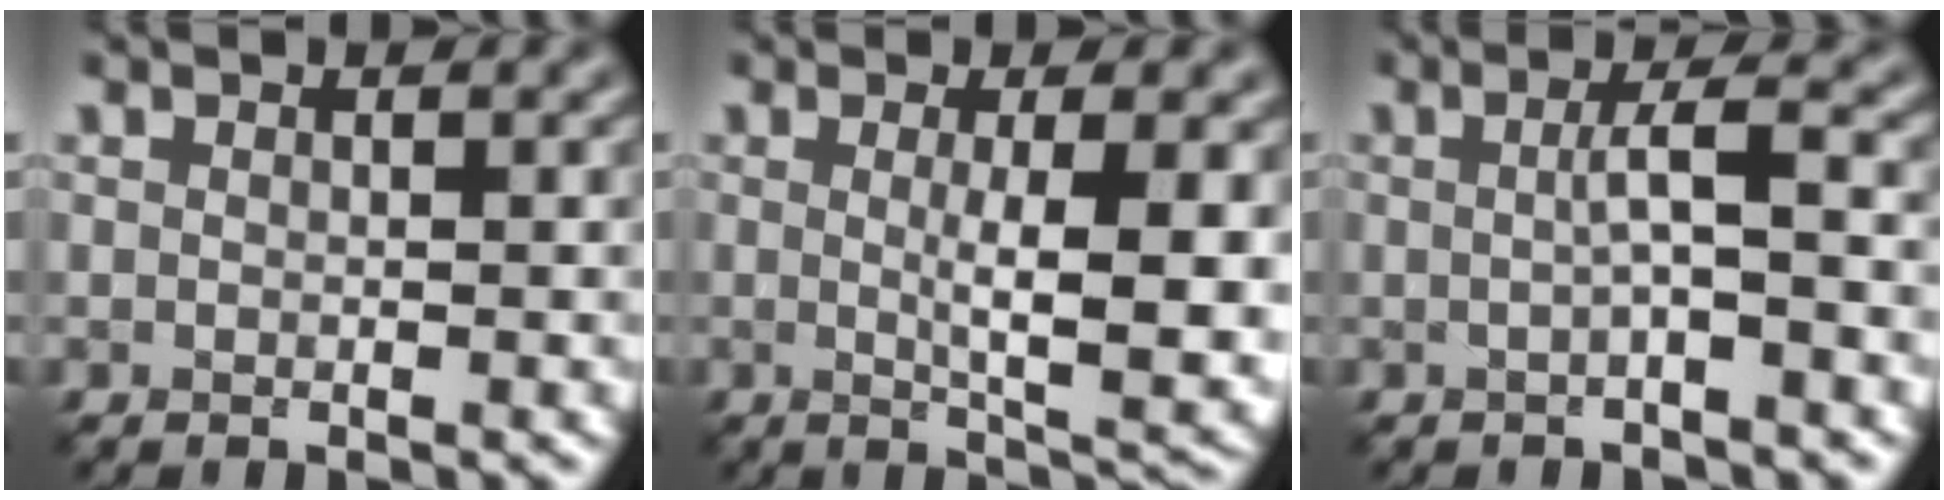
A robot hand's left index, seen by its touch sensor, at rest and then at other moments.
{"total": 6.7, "force": [0.2, 1.5, 6.5], "torque": [-0.091, -0.011, 0.010]}
{"total": 2.6, "force": [-0.1, 0.3, 2.6], "torque": [-0.050, 0.008, -0.006]}